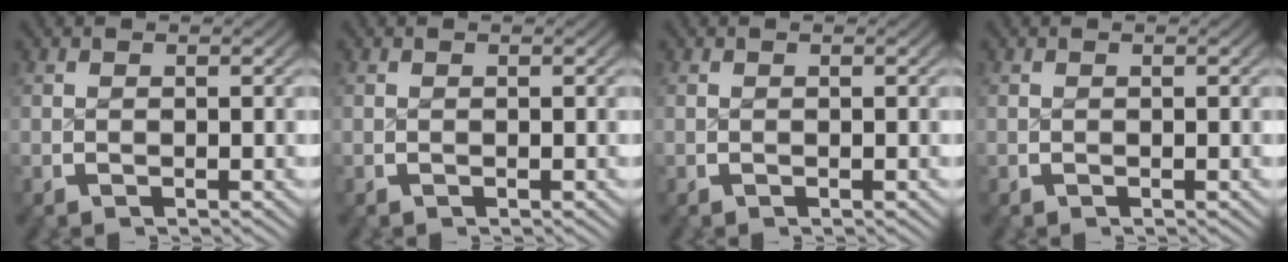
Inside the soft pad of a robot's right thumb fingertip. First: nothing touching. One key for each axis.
{"total": 0.0}
{"total": 0.0}
{"total": 0.0}